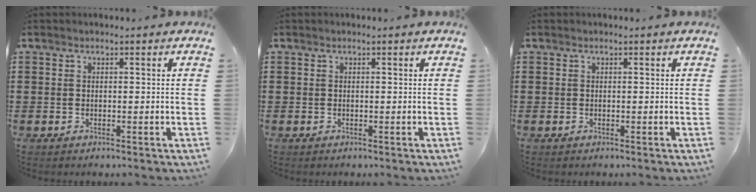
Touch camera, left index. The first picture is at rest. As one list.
[{"total": 0.0}, {"total": 0.0}]